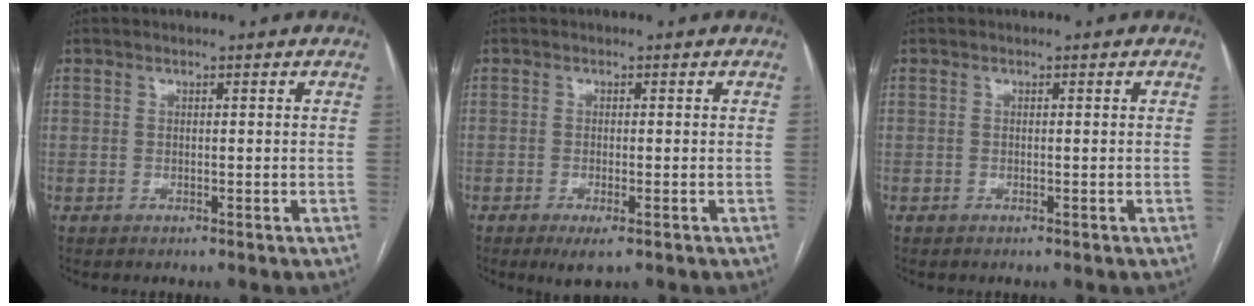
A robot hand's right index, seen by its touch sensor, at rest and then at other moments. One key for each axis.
{"total": 2.7, "fx": -1.4, "fy": 0.7, "fz": 2.2, "tx": -0.037, "ty": -0.005, "tz": -0.018}
{"total": 0.0}